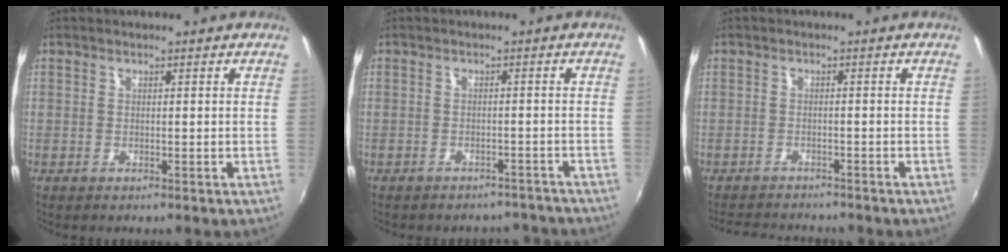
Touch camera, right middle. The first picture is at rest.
{"total": 8.2, "force": [-7.3, 3.4, 1.6], "torque": [-0.033, 0.014, -0.078]}
{"total": 6.2, "force": [-5.8, 1.8, 1.4], "torque": [-0.048, 0.005, -0.090]}